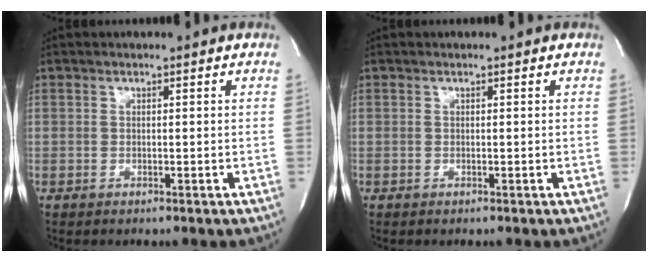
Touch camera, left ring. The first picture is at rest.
{"total": 0.0}